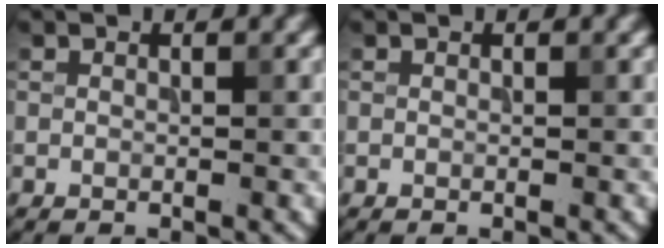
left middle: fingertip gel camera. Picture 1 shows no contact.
{"total": 0.0}